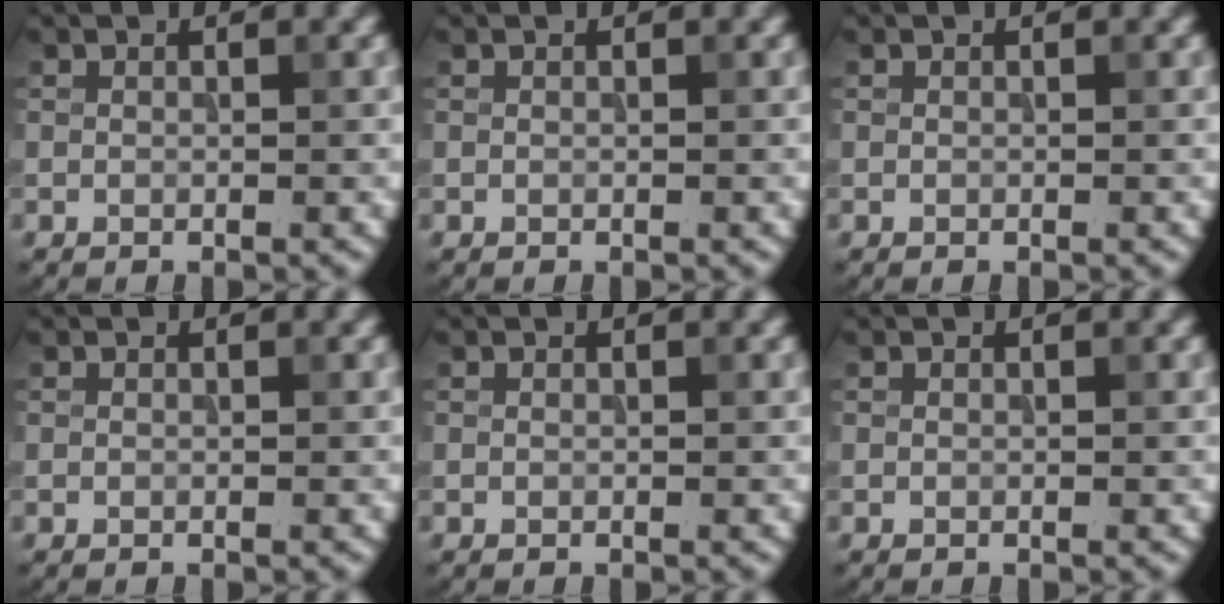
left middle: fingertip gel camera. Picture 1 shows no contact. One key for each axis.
{"total": 0.0}
{"total": 0.0}
{"total": 0.0}
{"total": 0.0}
{"total": 0.0}